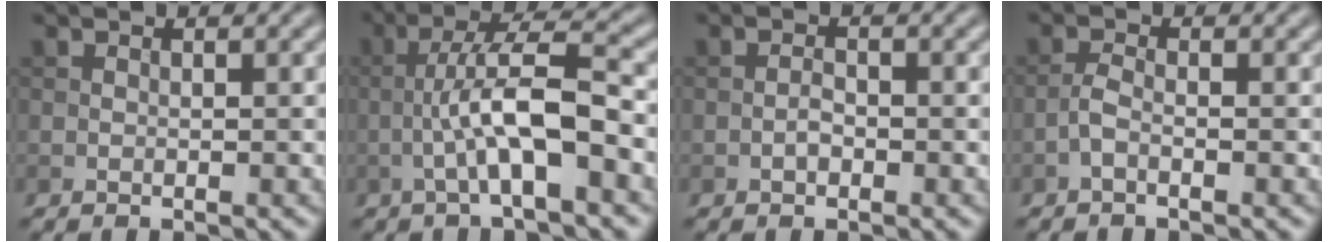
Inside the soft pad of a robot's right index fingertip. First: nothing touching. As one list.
[{"total": 6.6, "force": [-1.9, 1.3, 6.2], "torque": [-0.114, 0.020, -0.034]}, {"total": 1.1, "force": [-0.5, 0.6, 0.8], "torque": [-0.014, 0.003, -0.012]}, {"total": 1.5, "force": [-0.9, 0.4, 1.1], "torque": [-0.026, 0.002, -0.022]}]